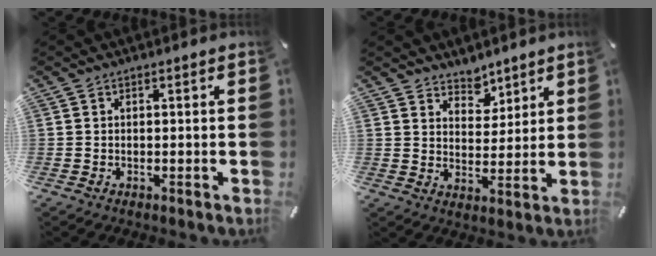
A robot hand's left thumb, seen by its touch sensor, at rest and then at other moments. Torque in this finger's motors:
{"motor_torque": [0.14, -0.42, 0.02, -0.08, -0.01]}